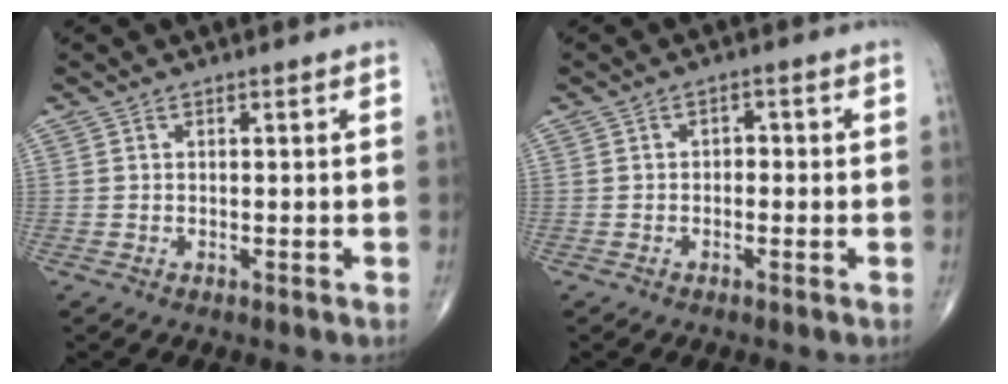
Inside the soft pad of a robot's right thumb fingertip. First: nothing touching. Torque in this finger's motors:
{"motor_torque": [-0.11, 0.04, 0.15, 0.24, 0.03]}